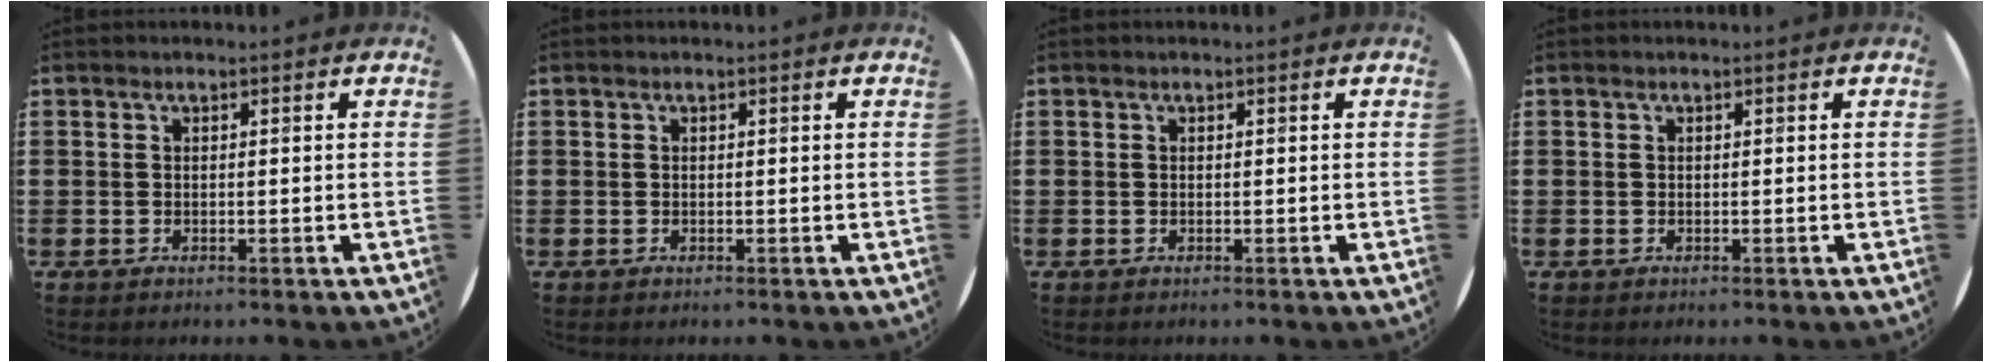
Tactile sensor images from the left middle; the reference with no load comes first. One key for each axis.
{"total": 0.0}
{"total": 0.0}
{"total": 0.0}